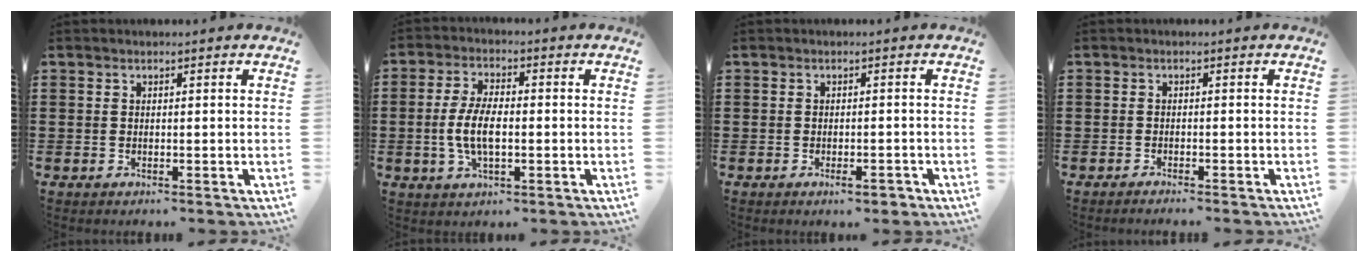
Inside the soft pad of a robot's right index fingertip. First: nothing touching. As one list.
[{"total": 6.4, "force": [-0.8, 2.8, 5.7], "torque": [-0.135, -0.006, -0.025]}, {"total": 2.0, "force": [-1.2, 0.5, 1.6], "torque": [-0.027, 0.001, -0.021]}, {"total": 1.0, "force": [-1.0, -0.2, 0.1], "torque": [-0.004, -0.003, -0.020]}]